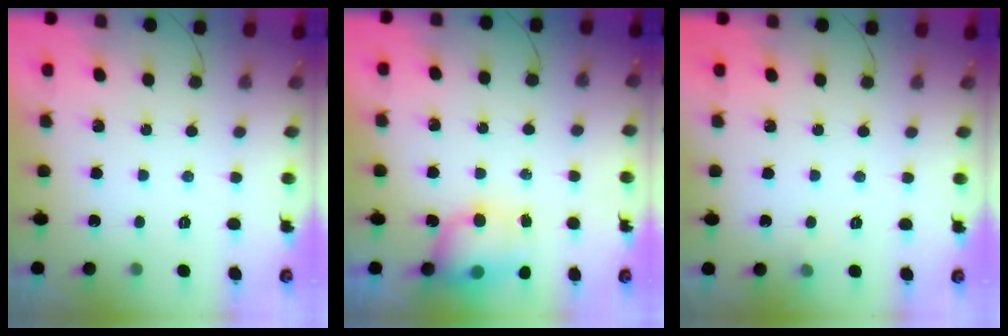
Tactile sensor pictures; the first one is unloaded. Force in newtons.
{"total": 7.9, "press": 7.9, "slide": 0.9}
{"total": 7.4, "press": 3.1, "slide": 6.7}